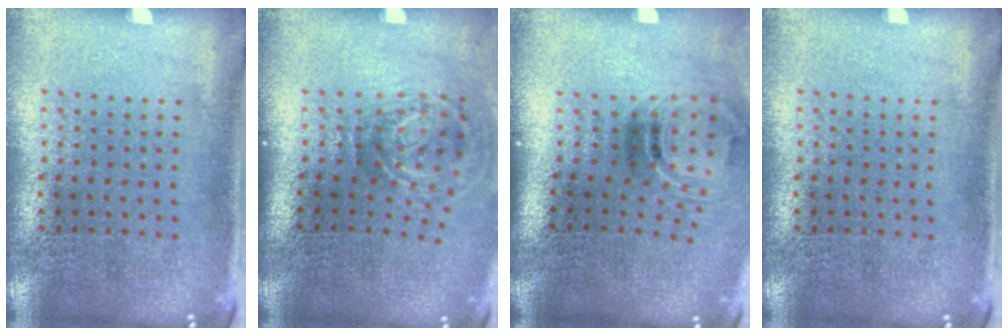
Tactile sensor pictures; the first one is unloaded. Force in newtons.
{"total": 2.0, "press": 1.2, "slide": 1.6}
{"total": 1.6, "press": 1.0, "slide": 1.2}
{"total": 0.0}